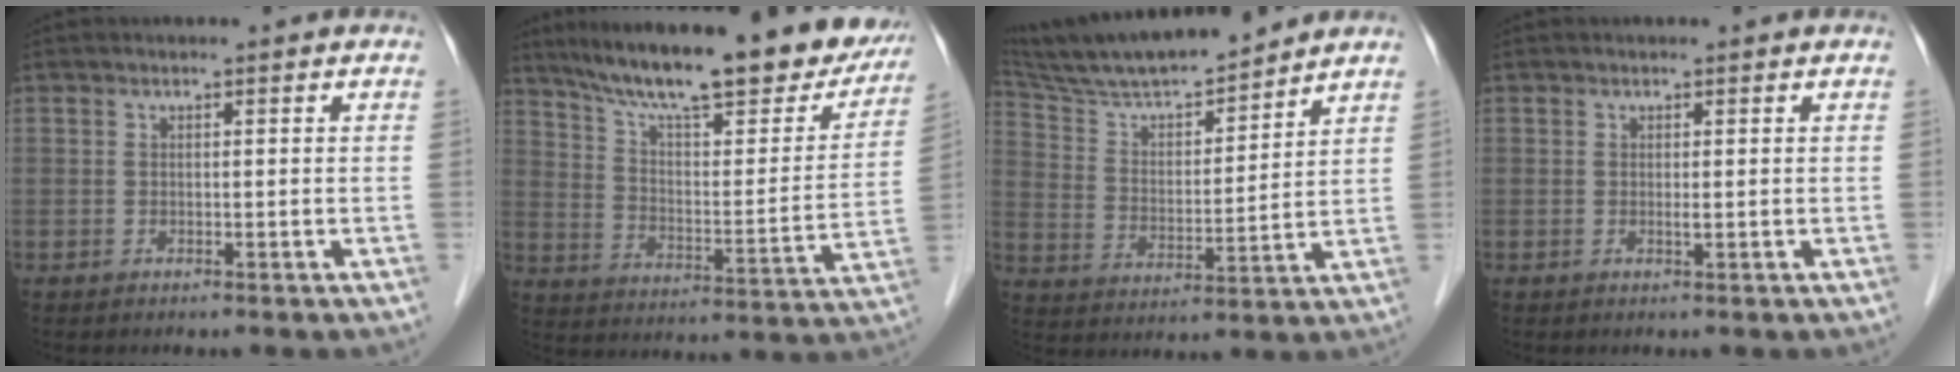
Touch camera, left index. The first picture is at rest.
{"total": 27.3, "force": [22.2, 5.6, 14.9], "torque": [-0.225, -0.015, 0.304]}
{"total": 16.1, "force": [14.5, 1.6, 6.8], "torque": [-0.126, 0.009, 0.255]}
{"total": 0.5, "force": [0.1, 0.0, 0.5], "torque": [-0.015, -0.002, 0.002]}